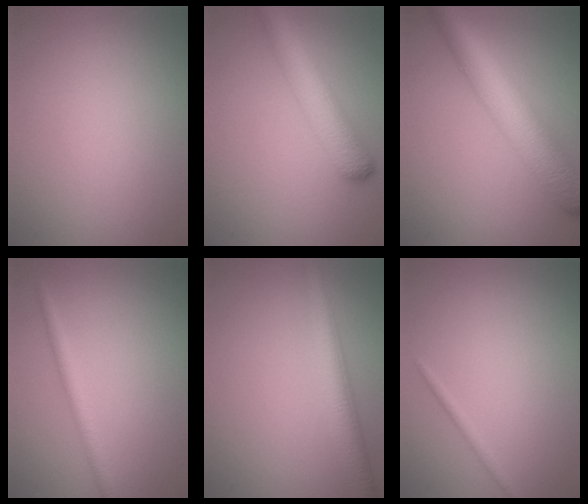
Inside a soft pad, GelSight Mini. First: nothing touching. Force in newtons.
{"total": 5.0, "press": 5.0, "slide": 0.2}
{"total": 7.6, "press": 7.6, "slide": 0.3}
{"total": 2.0, "press": 2.0, "slide": 0.1}
{"total": 4.2, "press": 4.2, "slide": 0.0}
{"total": 0.7, "press": 0.7, "slide": 0.1}